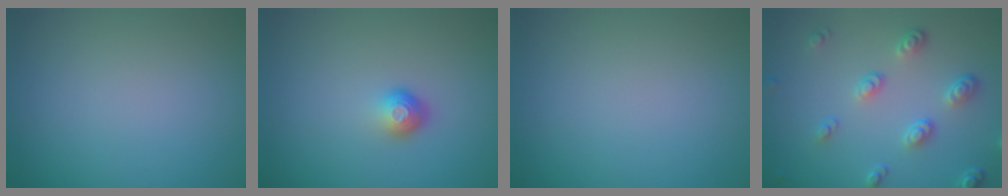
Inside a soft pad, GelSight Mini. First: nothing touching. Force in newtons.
{"total": 1.8, "press": 1.1, "slide": 1.4}
{"total": 0.0}
{"total": 3.7, "press": 2.8, "slide": 2.3}